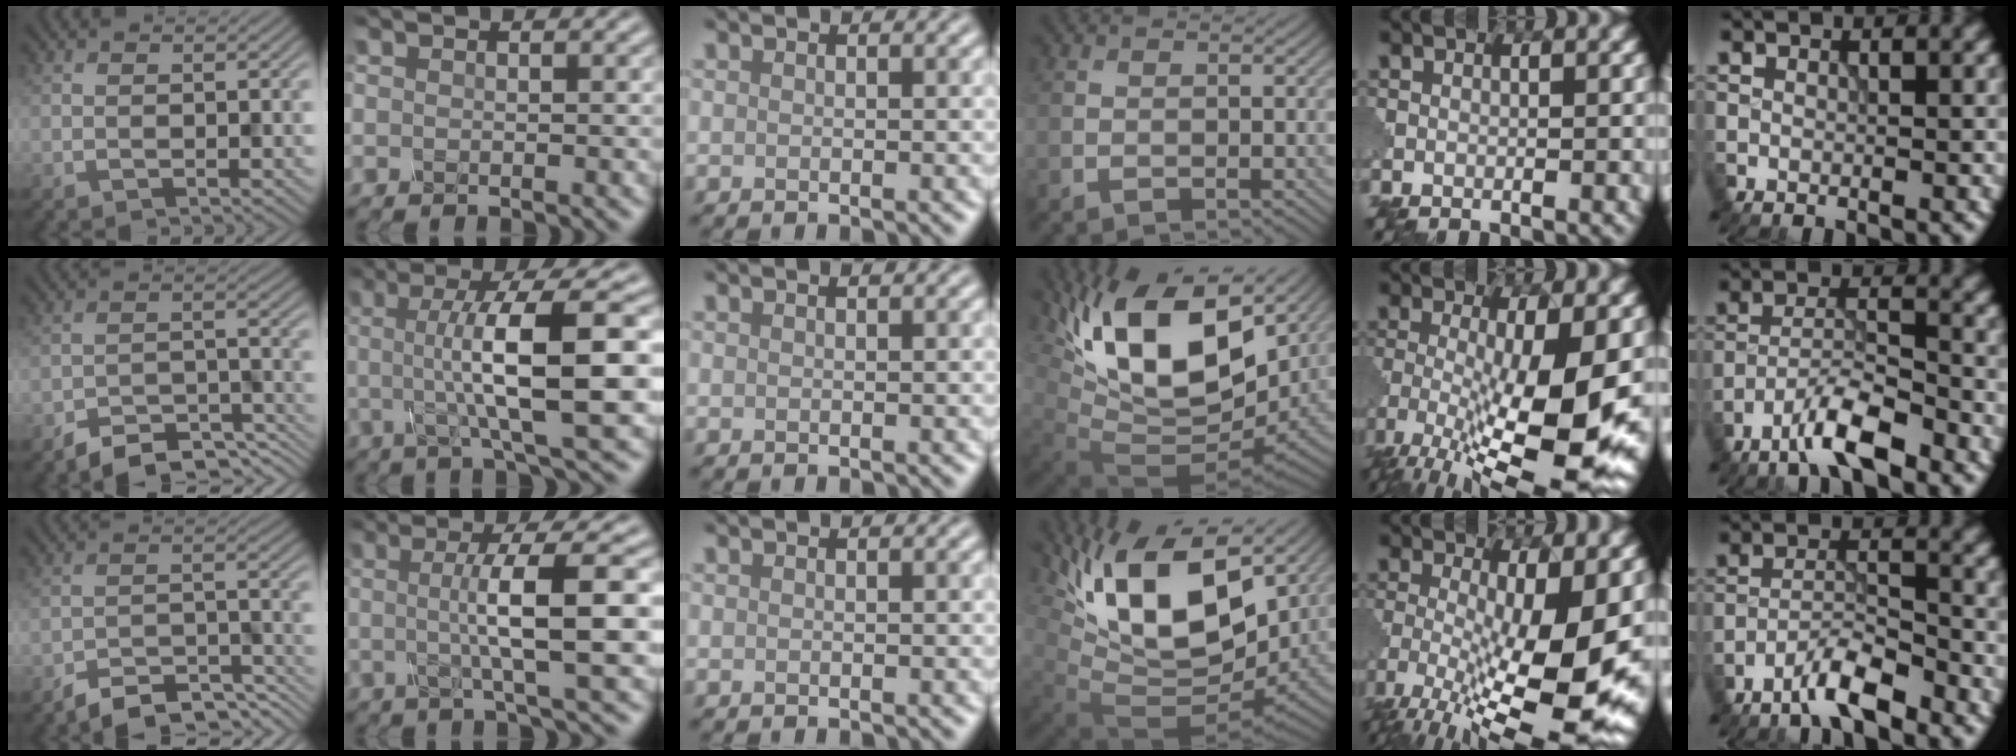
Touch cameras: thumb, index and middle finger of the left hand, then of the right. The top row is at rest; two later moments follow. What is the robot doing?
{"motion": "disassemble", "object": "glue stick"}